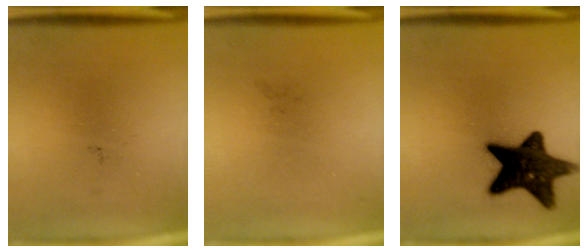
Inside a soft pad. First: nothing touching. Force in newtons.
{"total": 0.0}
{"total": 15.0}